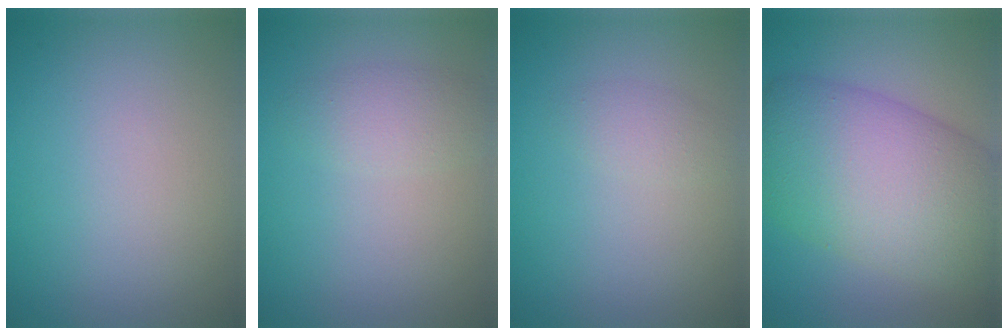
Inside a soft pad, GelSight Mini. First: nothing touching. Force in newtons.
{"total": 2.2, "press": 2.2, "slide": 0.1}
{"total": 1.4, "press": 1.4, "slide": 0.1}
{"total": 12.2, "press": 12.1, "slide": 0.8}